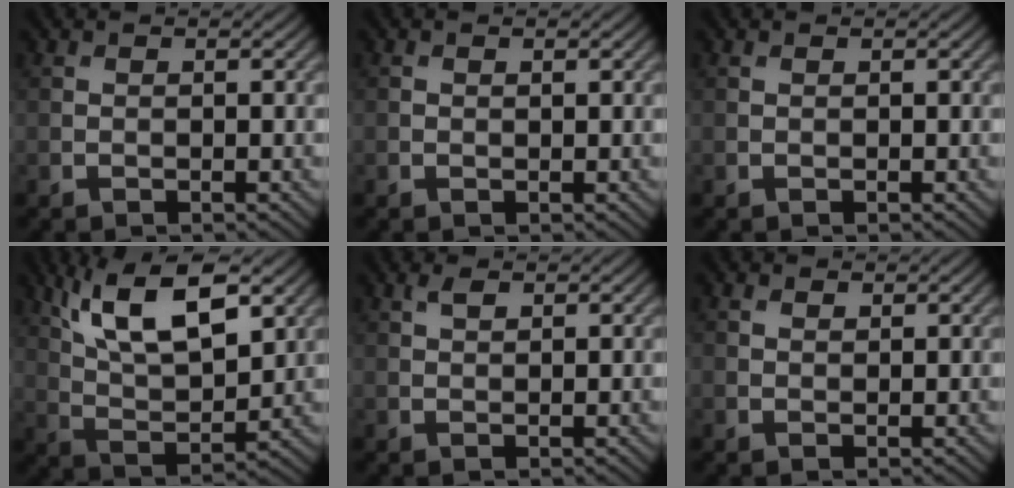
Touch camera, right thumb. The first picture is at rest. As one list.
[{"total": 0.5, "force": [0.2, 0.2, 0.4], "torque": [-0.006, -0.001, 0.002]}, {"total": 0.0}, {"total": 12.5, "force": [6.3, 5.0, 9.5], "torque": [-0.196, 0.001, 0.116]}, {"total": 1.3, "force": [0.8, 0.6, 0.9], "torque": [-0.020, 0.002, 0.016]}, {"total": 0.9, "force": [0.6, 0.6, 0.3], "torque": [-0.007, 0.000, 0.011]}]